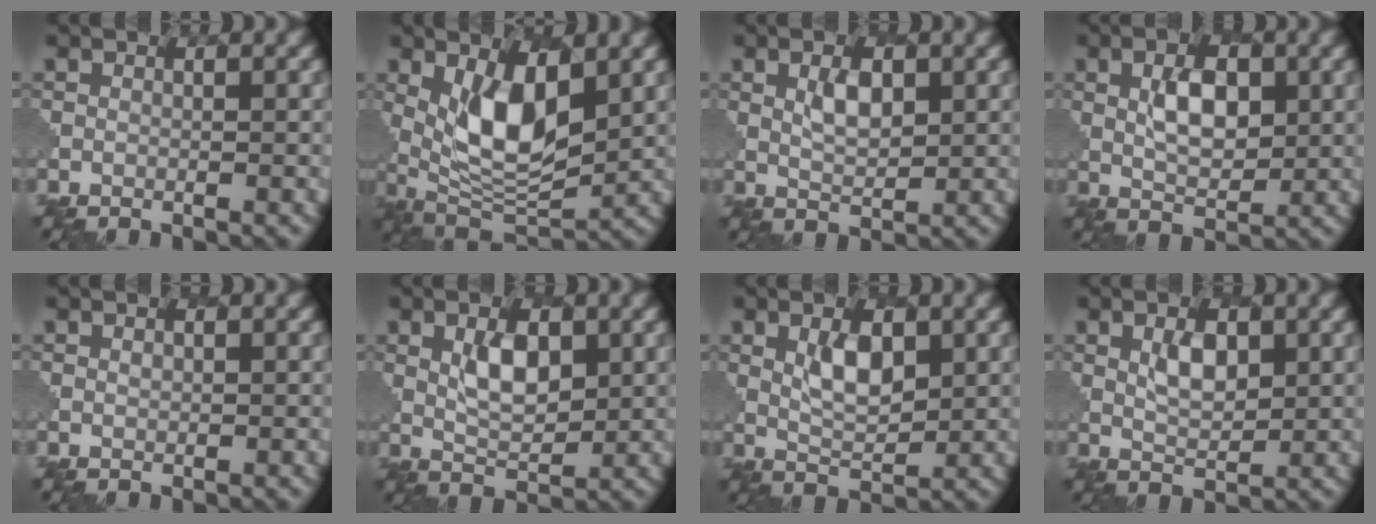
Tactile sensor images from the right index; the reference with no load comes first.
{"total": 7.9, "force": [2.0, 3.6, 6.7], "torque": [-0.128, -0.012, 0.040]}
{"total": 2.6, "force": [1.1, 1.3, 2.0], "torque": [-0.040, 0.000, 0.023]}
{"total": 4.2, "force": [1.1, 2.3, 3.3], "torque": [-0.064, -0.001, 0.022]}
{"total": 0.7, "force": [0.3, 0.5, 0.4], "torque": [-0.006, -0.003, 0.008]}
{"total": 3.9, "force": [1.2, 2.0, 3.1], "torque": [-0.063, -0.002, 0.026]}
{"total": 3.7, "force": [1.3, 1.8, 3.0], "torque": [-0.059, -0.003, 0.028]}
{"total": 2.9, "force": [1.1, 1.5, 2.1], "torque": [-0.042, -0.001, 0.024]}